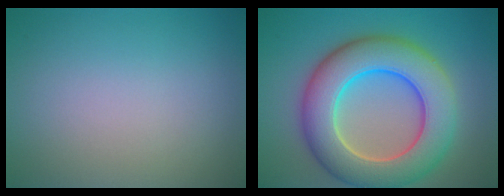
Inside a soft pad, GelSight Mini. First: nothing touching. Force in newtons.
{"total": 10.6, "press": 10.6, "slide": 0.5}